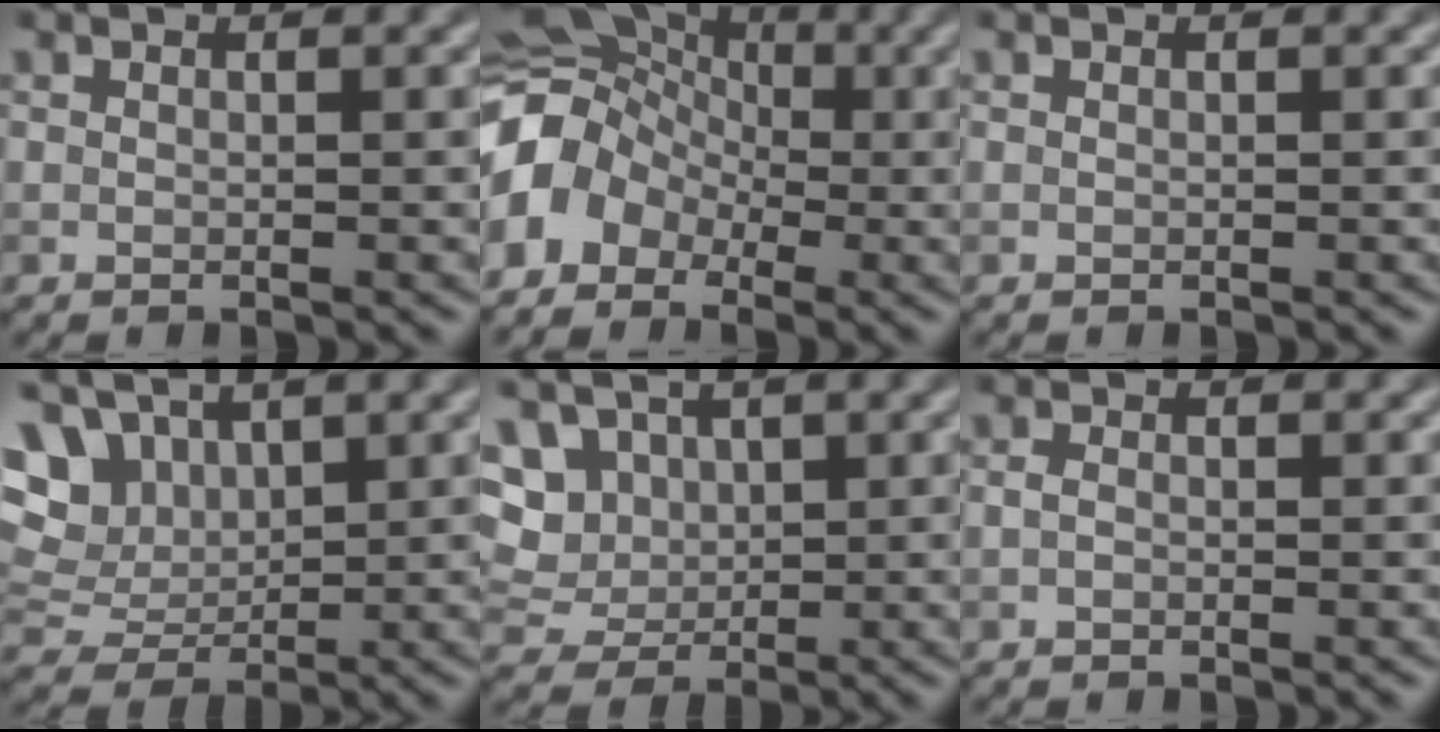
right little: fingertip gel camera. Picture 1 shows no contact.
{"total": 6.6, "force": [-1.5, 5.5, 3.3], "torque": [-0.055, 0.011, -0.047]}
{"total": 0.0}
{"total": 8.6, "force": [4.0, 6.0, 4.6], "torque": [-0.101, 0.018, 0.073]}
{"total": 6.9, "force": [3.1, 5.3, 3.3], "torque": [-0.062, 0.015, 0.041]}
{"total": 0.7, "force": [-0.3, 0.4, 0.5], "torque": [-0.011, 0.000, -0.008]}